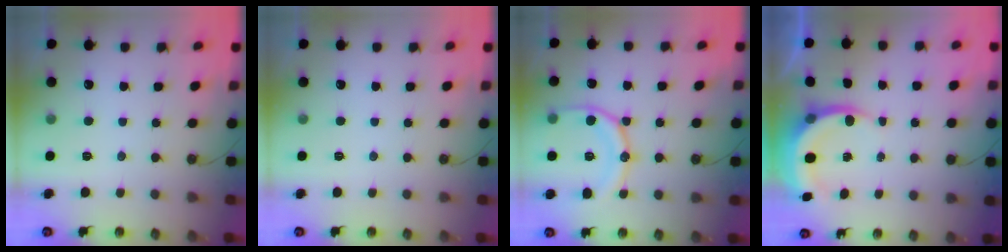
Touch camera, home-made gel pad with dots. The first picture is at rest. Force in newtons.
{"total": 0.0}
{"total": 15.1, "press": 15.1, "slide": 1.5}
{"total": 4.8, "press": 4.8, "slide": 0.3}